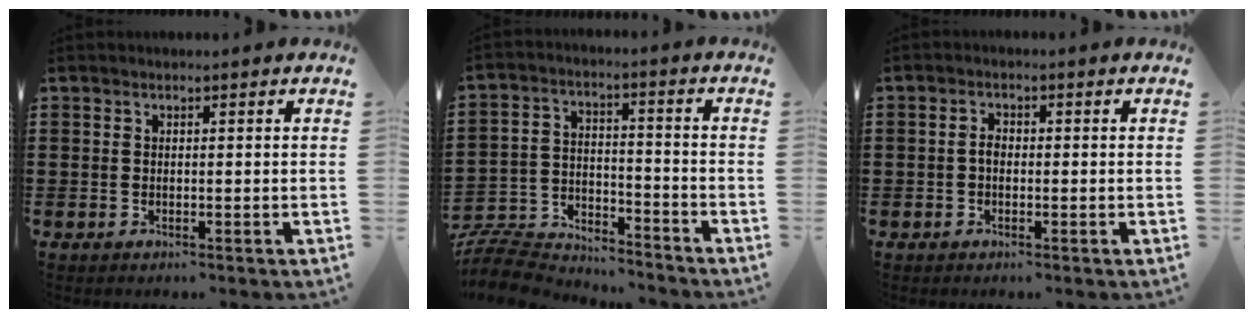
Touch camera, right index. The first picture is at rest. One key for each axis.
{"total": 8.6, "fx": -8.3, "fy": 1.7, "fz": 1.3, "tx": -0.042, "ty": 0.013, "tz": -0.170}
{"total": 1.8, "fx": -0.4, "fy": 1.1, "fz": 1.3, "tx": -0.033, "ty": 0.001, "tz": -0.011}